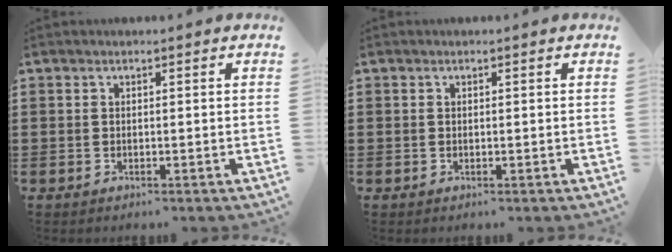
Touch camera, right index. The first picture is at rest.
{"total": 0.0}